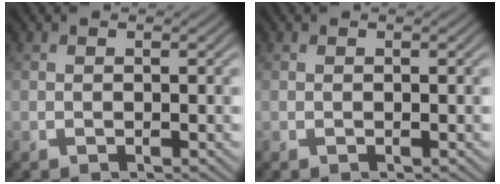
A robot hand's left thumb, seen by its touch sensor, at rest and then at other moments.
{"total": 0.0}